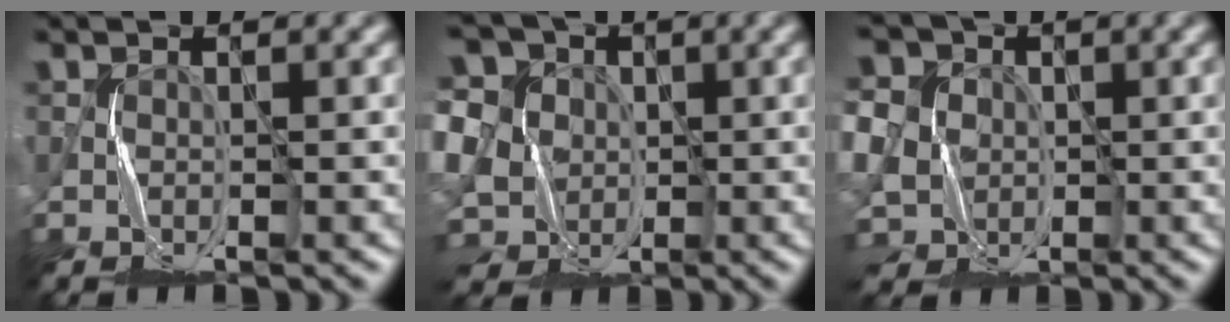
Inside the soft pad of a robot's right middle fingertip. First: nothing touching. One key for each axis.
{"total": 12.7, "fx": 3.0, "fy": 10.8, "fz": 5.9, "tx": -0.155, "ty": 0.035, "tz": 0.021}
{"total": 10.6, "fx": 1.8, "fy": 9.7, "fz": 3.9, "tx": -0.119, "ty": 0.025, "tz": 0.008}